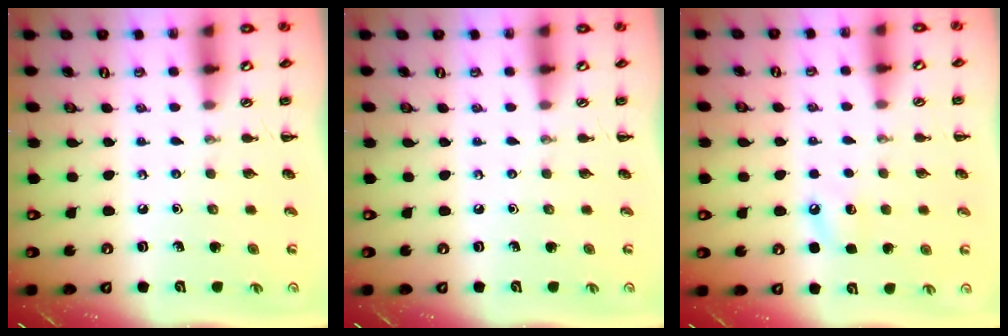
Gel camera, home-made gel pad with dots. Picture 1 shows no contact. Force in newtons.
{"total": 0.0}
{"total": 5.1, "press": 4.9, "slide": 1.6}